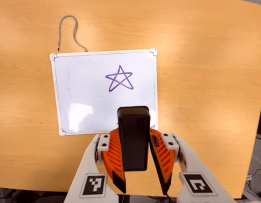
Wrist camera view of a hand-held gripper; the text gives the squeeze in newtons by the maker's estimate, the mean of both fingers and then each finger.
{"total": 8.1, "left": 7.4, "right": 8.8}